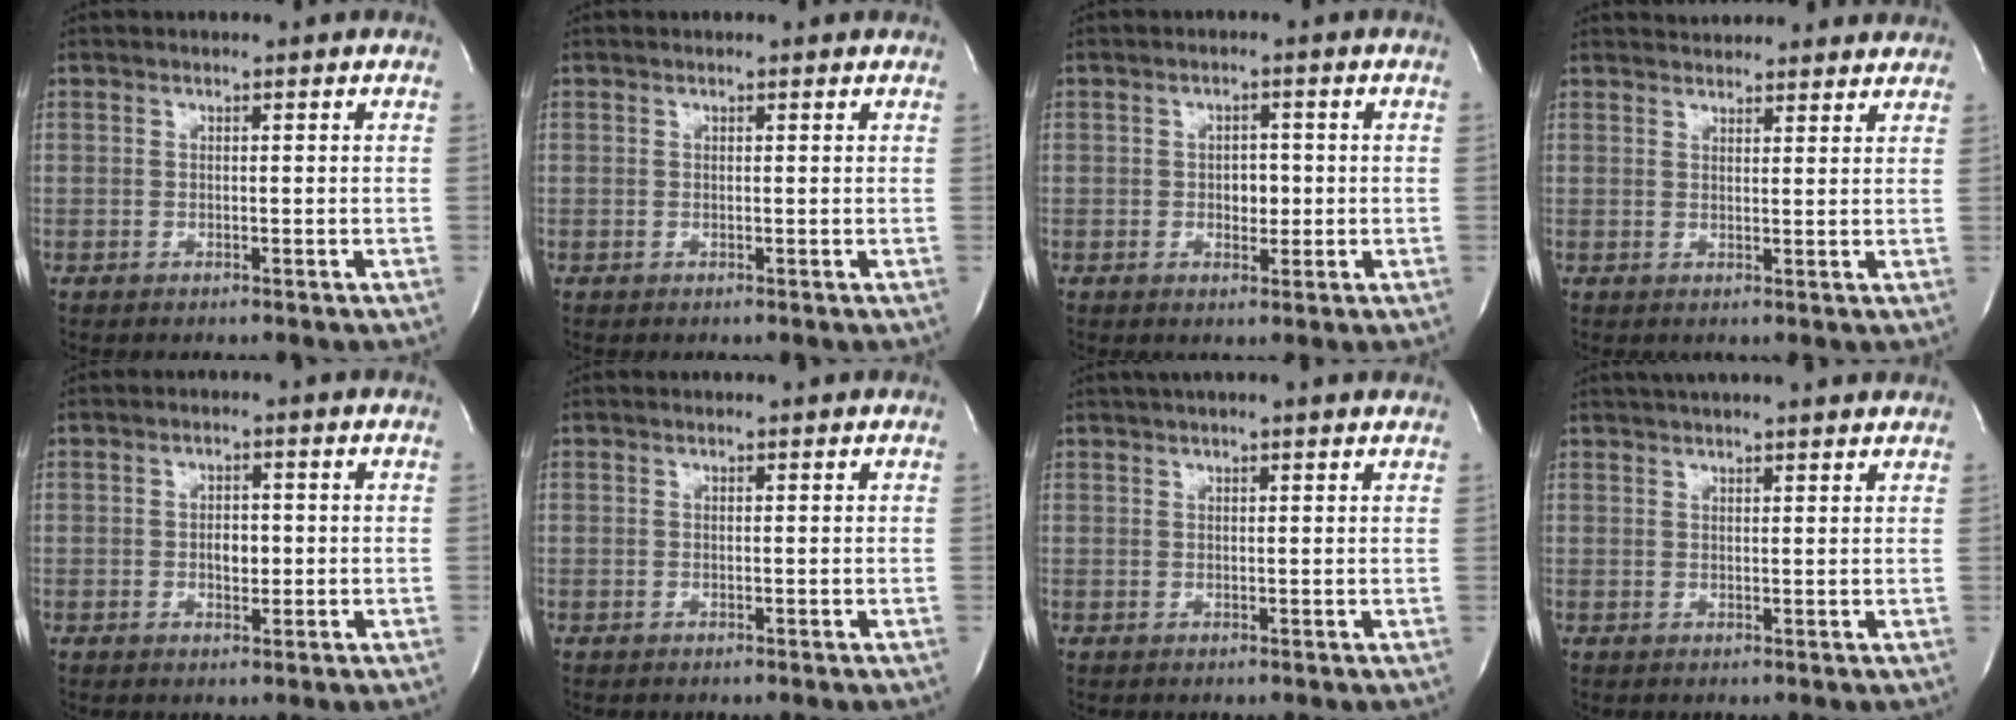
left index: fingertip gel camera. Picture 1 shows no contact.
{"total": 0.6, "force": [0.6, 0.2, 0.1], "torque": [-0.008, 0.010, 0.007]}
{"total": 2.8, "force": [-0.3, 1.8, 2.1], "torque": [-0.026, 0.003, -0.001]}
{"total": 10.6, "force": [10.0, 2.4, 2.3], "torque": [-0.018, 0.024, 0.116]}
{"total": 2.6, "force": [-0.3, 1.5, 2.1], "torque": [-0.034, 0.003, -0.001]}
{"total": 0.0}
{"total": 8.6, "force": [7.3, 0.7, 4.5], "torque": [-0.071, 0.034, 0.091]}
{"total": 12.8, "force": [11.3, 1.5, 5.7], "torque": [-0.088, 0.037, 0.149]}